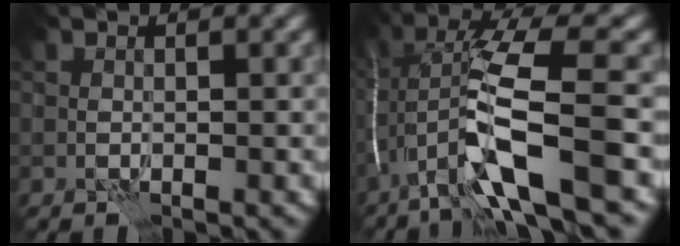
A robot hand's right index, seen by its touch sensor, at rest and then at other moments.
{"total": 11.1, "force": [-4.6, 2.2, 9.8], "torque": [-0.195, 0.007, -0.077]}